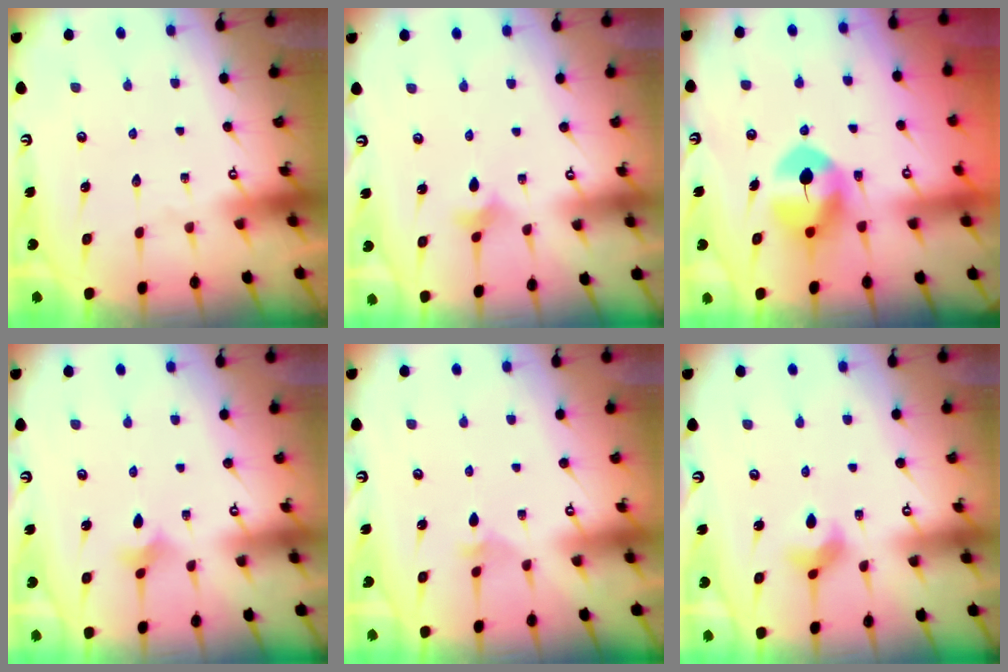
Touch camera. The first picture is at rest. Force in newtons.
{"total": 3.0, "press": 2.9, "slide": 0.5}
{"total": 8.4, "press": 8.3, "slide": 1.3}
{"total": 1.9, "press": 1.8, "slide": 0.5}
{"total": 1.9, "press": 1.9, "slide": 0.3}
{"total": 3.9, "press": 3.8, "slide": 0.6}